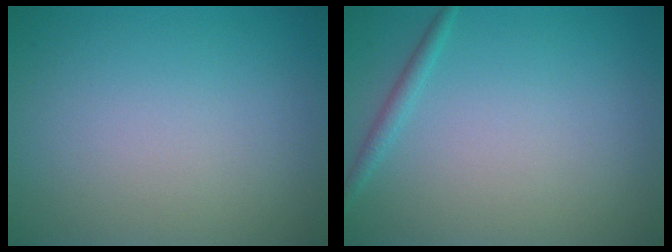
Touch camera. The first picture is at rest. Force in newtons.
{"total": 1.1, "press": 1.1, "slide": 0.1}